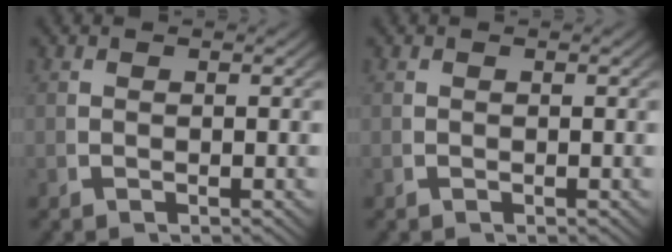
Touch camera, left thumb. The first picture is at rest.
{"total": 0.0}